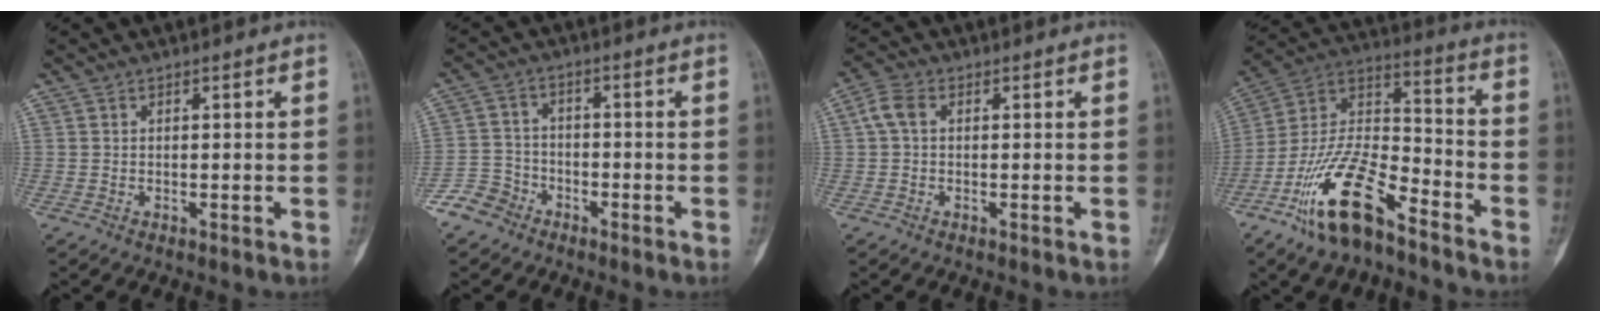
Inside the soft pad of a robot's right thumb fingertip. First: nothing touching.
{"total": 5.9, "force": [-4.2, 4.1, 0.8], "torque": [0.003, 0.026, -0.089]}
{"total": 3.5, "force": [0.5, 2.2, 2.6], "torque": [-0.056, 0.011, 0.003]}
{"total": 18.6, "force": [-11.5, 7.1, 12.7], "torque": [-0.238, 0.076, -0.218]}